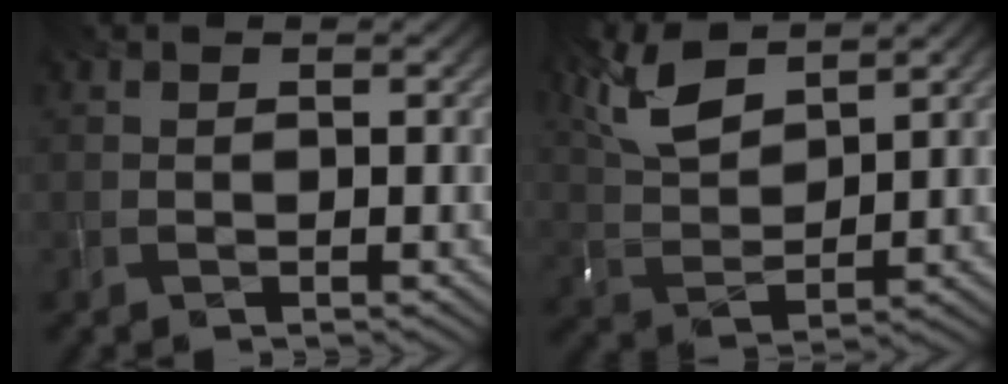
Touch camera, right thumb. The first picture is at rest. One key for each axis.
{"total": 8.8, "fx": 5.8, "fy": 3.3, "fz": 5.7, "tx": -0.147, "ty": 0.016, "tz": 0.121}